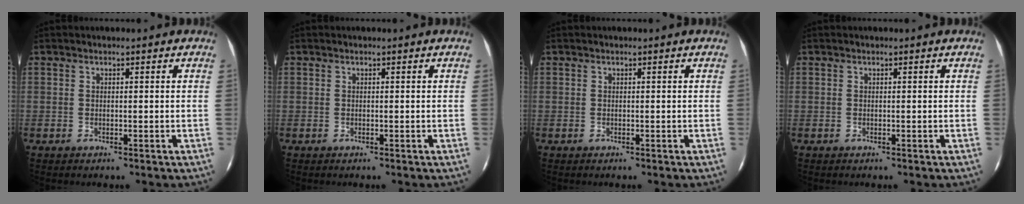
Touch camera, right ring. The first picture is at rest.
{"total": 0.0}
{"total": 0.0}
{"total": 0.0}